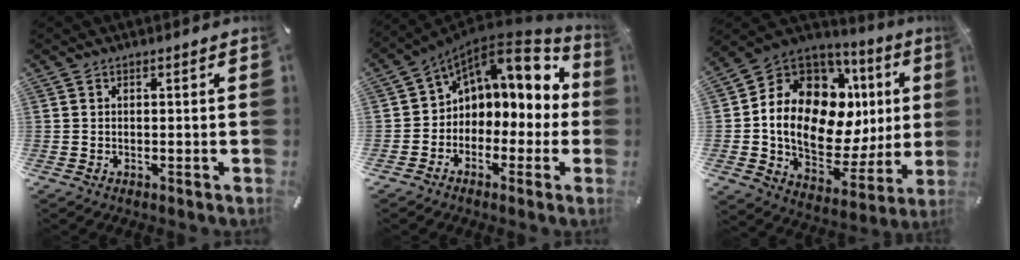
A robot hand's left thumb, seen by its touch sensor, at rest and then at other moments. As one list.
[{"total": 10.3, "force": [4.2, 7.4, 5.7], "torque": [-0.094, -0.026, 0.072]}, {"total": 18.5, "force": [3.1, 12.6, 13.2], "torque": [-0.247, -0.051, 0.057]}]